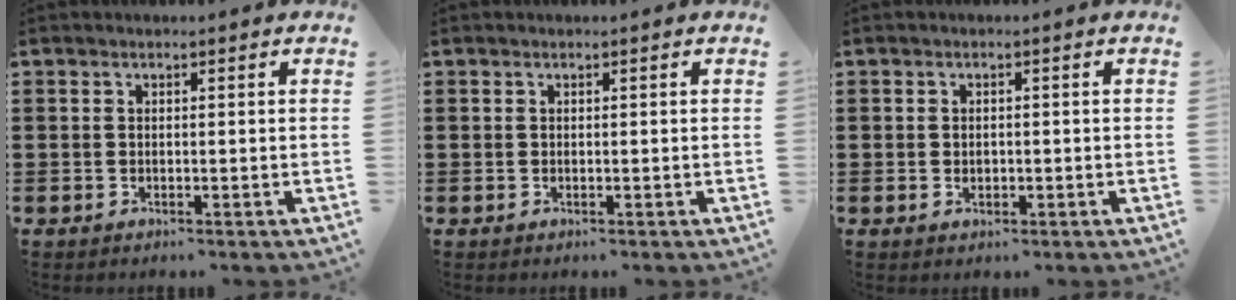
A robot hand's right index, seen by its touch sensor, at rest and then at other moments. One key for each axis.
{"total": 0.0}
{"total": 0.9, "fx": 0.0, "fy": 0.6, "fz": 0.7, "tx": -0.016, "ty": 0.001, "tz": 0.000}